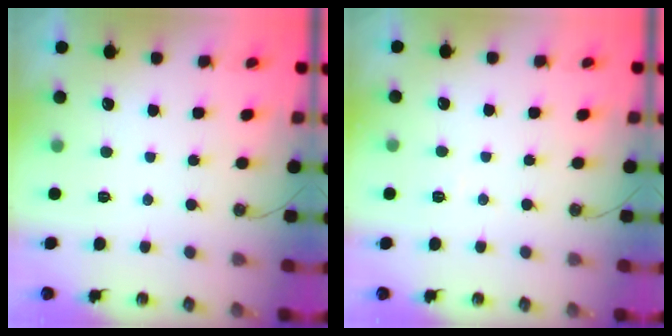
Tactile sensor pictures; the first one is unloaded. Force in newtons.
{"total": 3.1, "press": 3.1, "slide": 0.6}